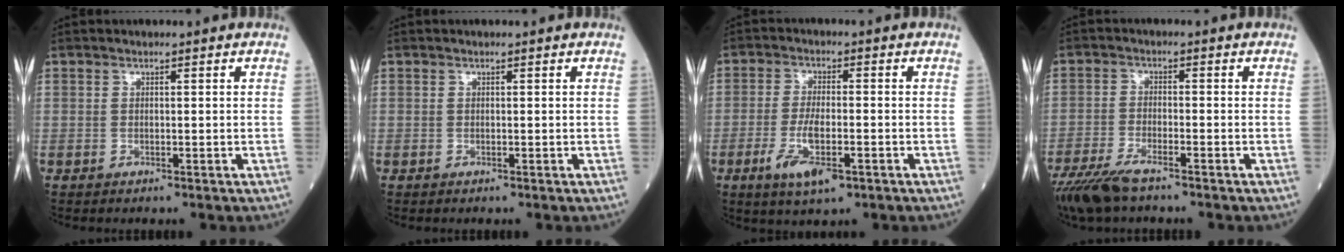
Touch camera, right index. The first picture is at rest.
{"total": 0.0}
{"total": 7.2, "force": [-3.1, 1.9, 6.2], "torque": [-0.120, -0.011, -0.051]}
{"total": 7.5, "force": [-5.7, 1.7, 4.5], "torque": [-0.089, -0.018, -0.107]}